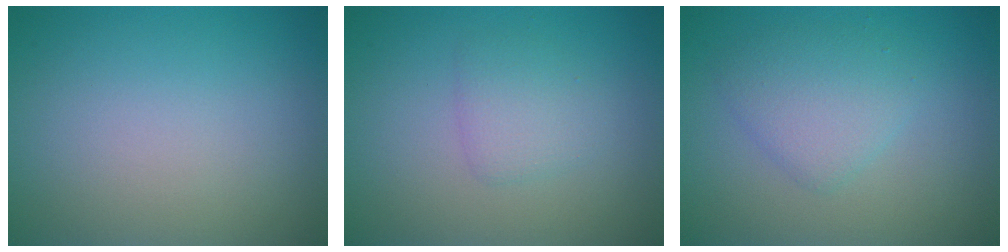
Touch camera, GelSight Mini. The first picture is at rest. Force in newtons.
{"total": 1.9, "press": 1.9, "slide": 0.0}
{"total": 2.9, "press": 2.9, "slide": 0.0}